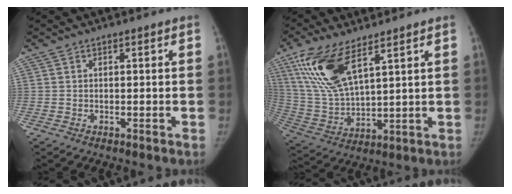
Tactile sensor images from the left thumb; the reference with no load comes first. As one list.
[{"total": 14.4, "force": [7.7, 5.4, 10.9], "torque": [-0.227, -0.029, 0.163]}]